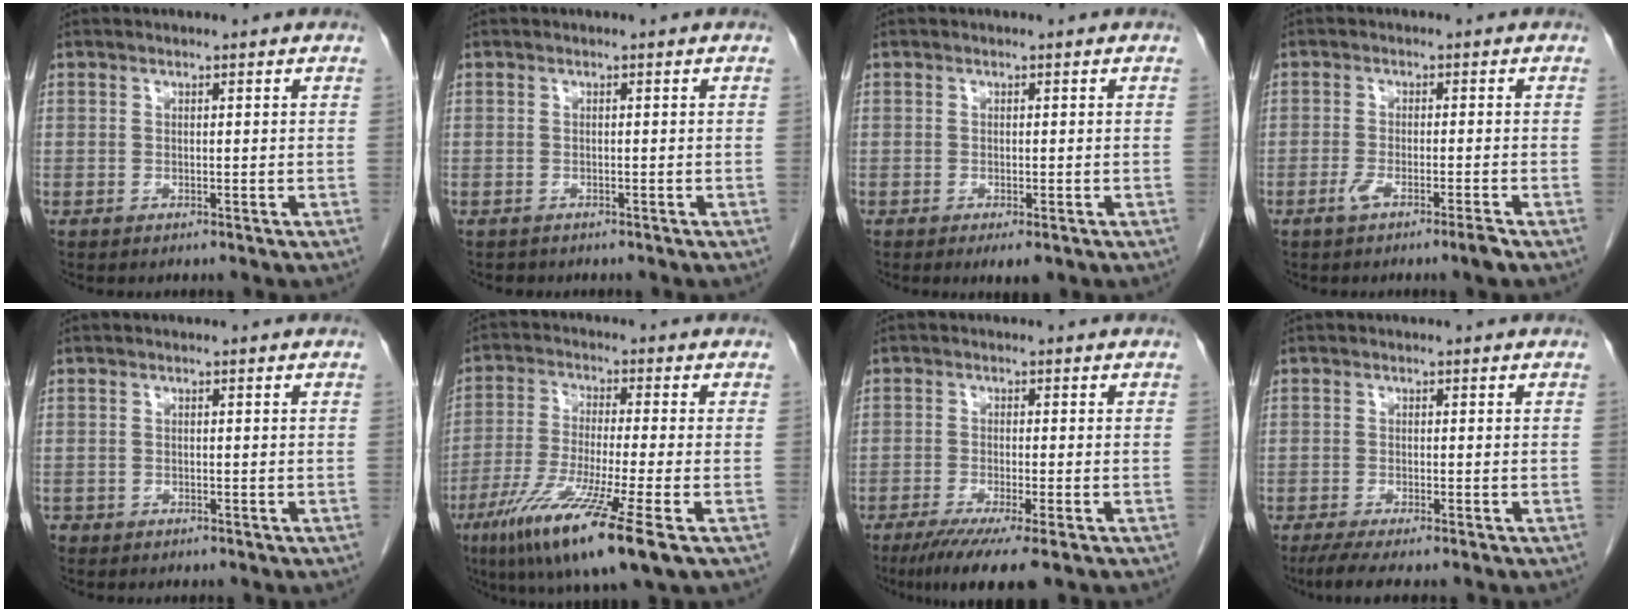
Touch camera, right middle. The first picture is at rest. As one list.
[{"total": 0.7, "force": [-0.7, 0.3, 0.0], "torque": [-0.014, -0.002, -0.011]}, {"total": 2.2, "force": [-1.3, 0.5, 1.7], "torque": [-0.022, -0.007, -0.015]}, {"total": 3.5, "force": [-2.3, -0.2, 2.6], "torque": [-0.050, -0.005, -0.045]}, {"total": 0.8, "force": [-0.6, 0.6, 0.1], "torque": [-0.009, 0.002, -0.011]}, {"total": 13.9, "force": [-7.2, -0.3, 11.9], "torque": [-0.233, -0.045, -0.126]}, {"total": 7.4, "force": [-4.9, 0.0, 5.6], "torque": [-0.088, -0.021, -0.078]}, {"total": 3.9, "force": [-2.8, 0.1, 2.6], "torque": [-0.050, -0.013, -0.050]}]